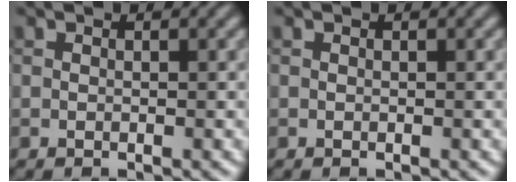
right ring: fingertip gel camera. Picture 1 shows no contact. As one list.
[{"total": 0.0}]